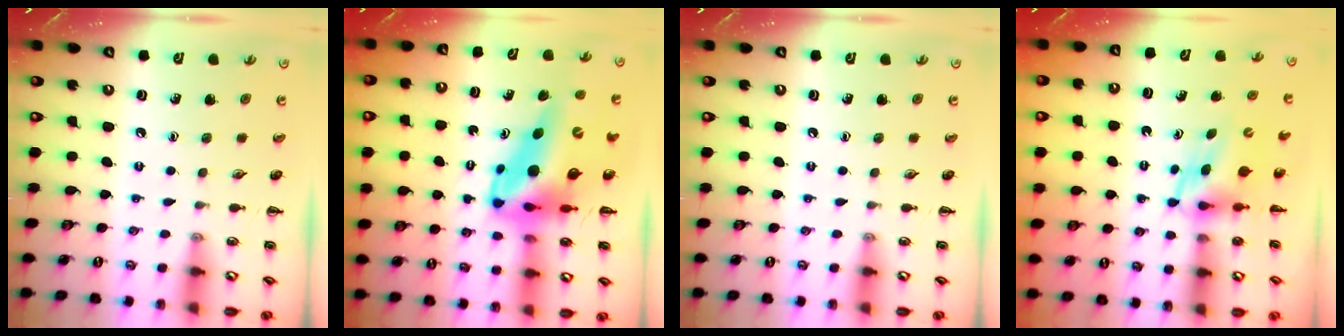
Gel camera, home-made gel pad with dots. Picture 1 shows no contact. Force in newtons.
{"total": 13.2, "press": 12.5, "slide": 4.1}
{"total": 0.0}
{"total": 4.4, "press": 4.4, "slide": 0.6}